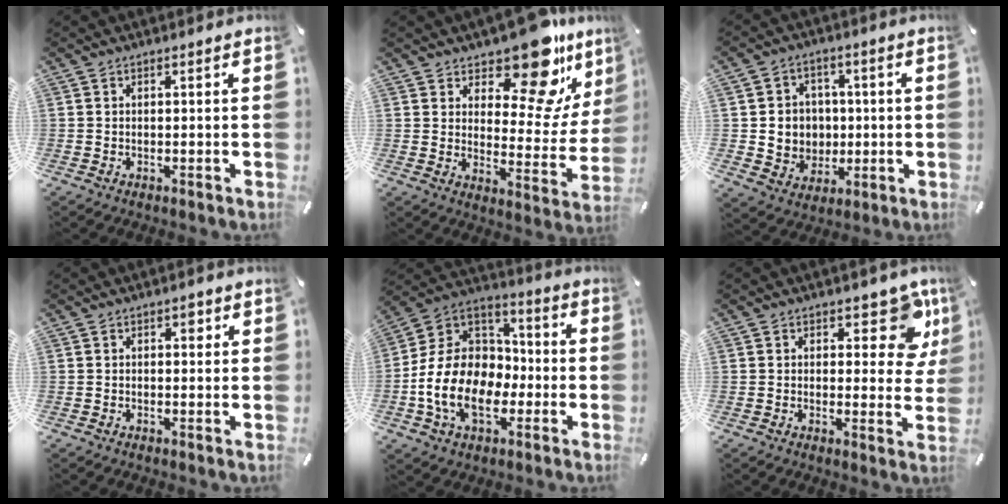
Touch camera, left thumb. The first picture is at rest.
{"total": 17.0, "force": [13.0, 6.6, 8.8], "torque": [-0.125, -0.111, 0.218]}
{"total": 8.4, "force": [0.6, 8.3, 1.2], "torque": [-0.017, -0.004, 0.019]}
{"total": 1.7, "force": [0.5, 1.2, 1.2], "torque": [-0.009, 0.001, 0.003]}
{"total": 16.7, "force": [-5.3, 12.4, 9.9], "torque": [-0.234, 0.021, -0.095]}
{"total": 10.1, "force": [5.9, 5.2, 6.4], "torque": [-0.050, -0.043, 0.096]}